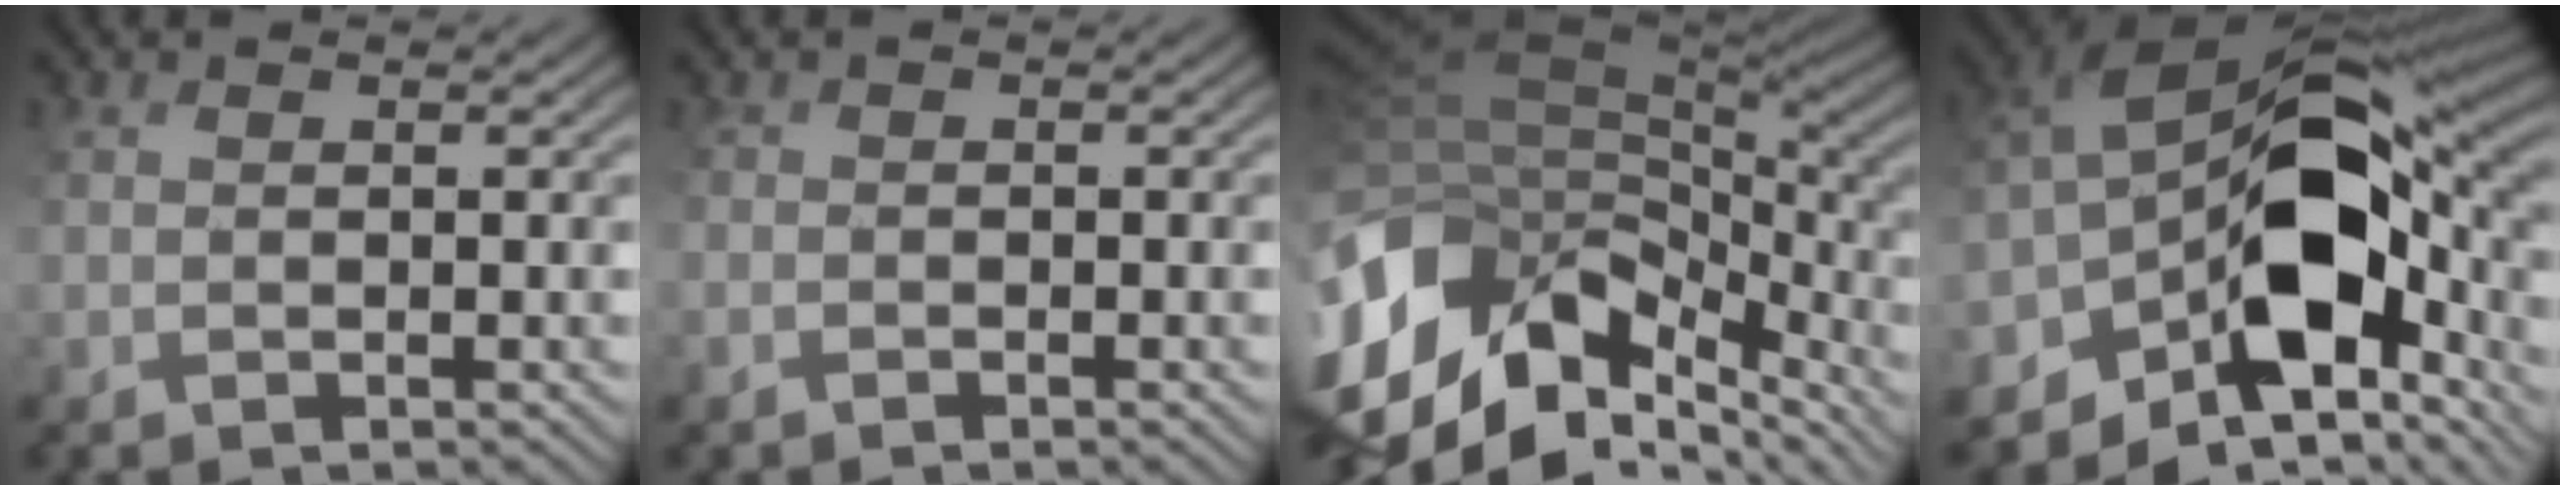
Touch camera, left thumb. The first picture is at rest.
{"total": 0.9, "force": [-0.8, 0.2, -0.4], "torque": [0.008, -0.006, -0.011]}
{"total": 14.0, "force": [-4.1, 8.9, 10.0], "torque": [-0.261, -0.004, -0.050]}
{"total": 15.6, "force": [-3.5, 10.1, 11.3], "torque": [-0.208, -0.008, -0.053]}